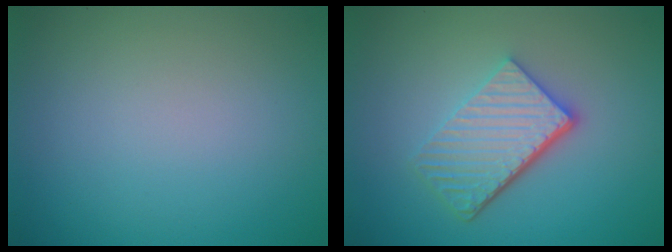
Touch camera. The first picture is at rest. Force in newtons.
{"total": 5.3, "press": 3.8, "slide": 3.7}